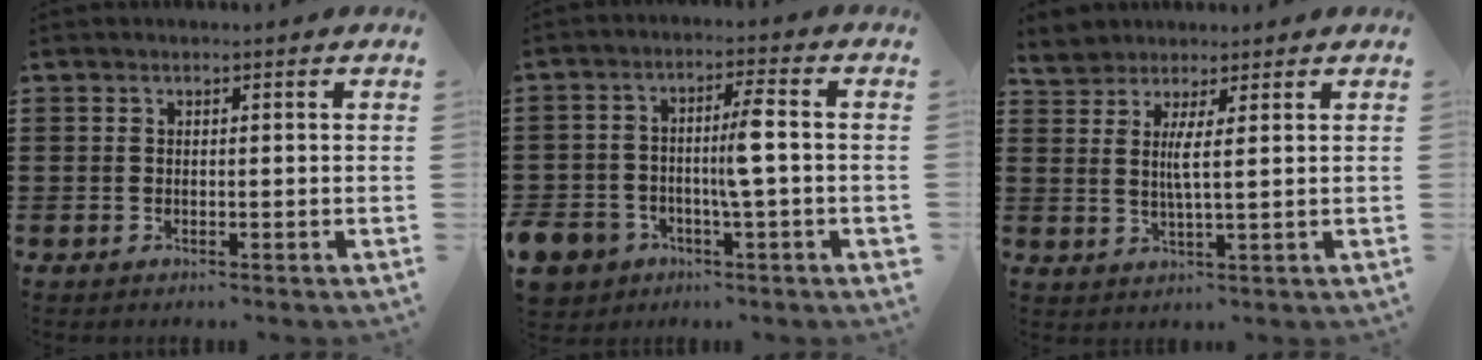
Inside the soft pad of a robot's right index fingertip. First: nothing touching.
{"total": 6.9, "force": [-2.0, 3.1, 5.8], "torque": [-0.136, -0.003, -0.046]}
{"total": 3.4, "force": [2.3, 0.4, 2.5], "torque": [-0.058, 0.003, 0.042]}